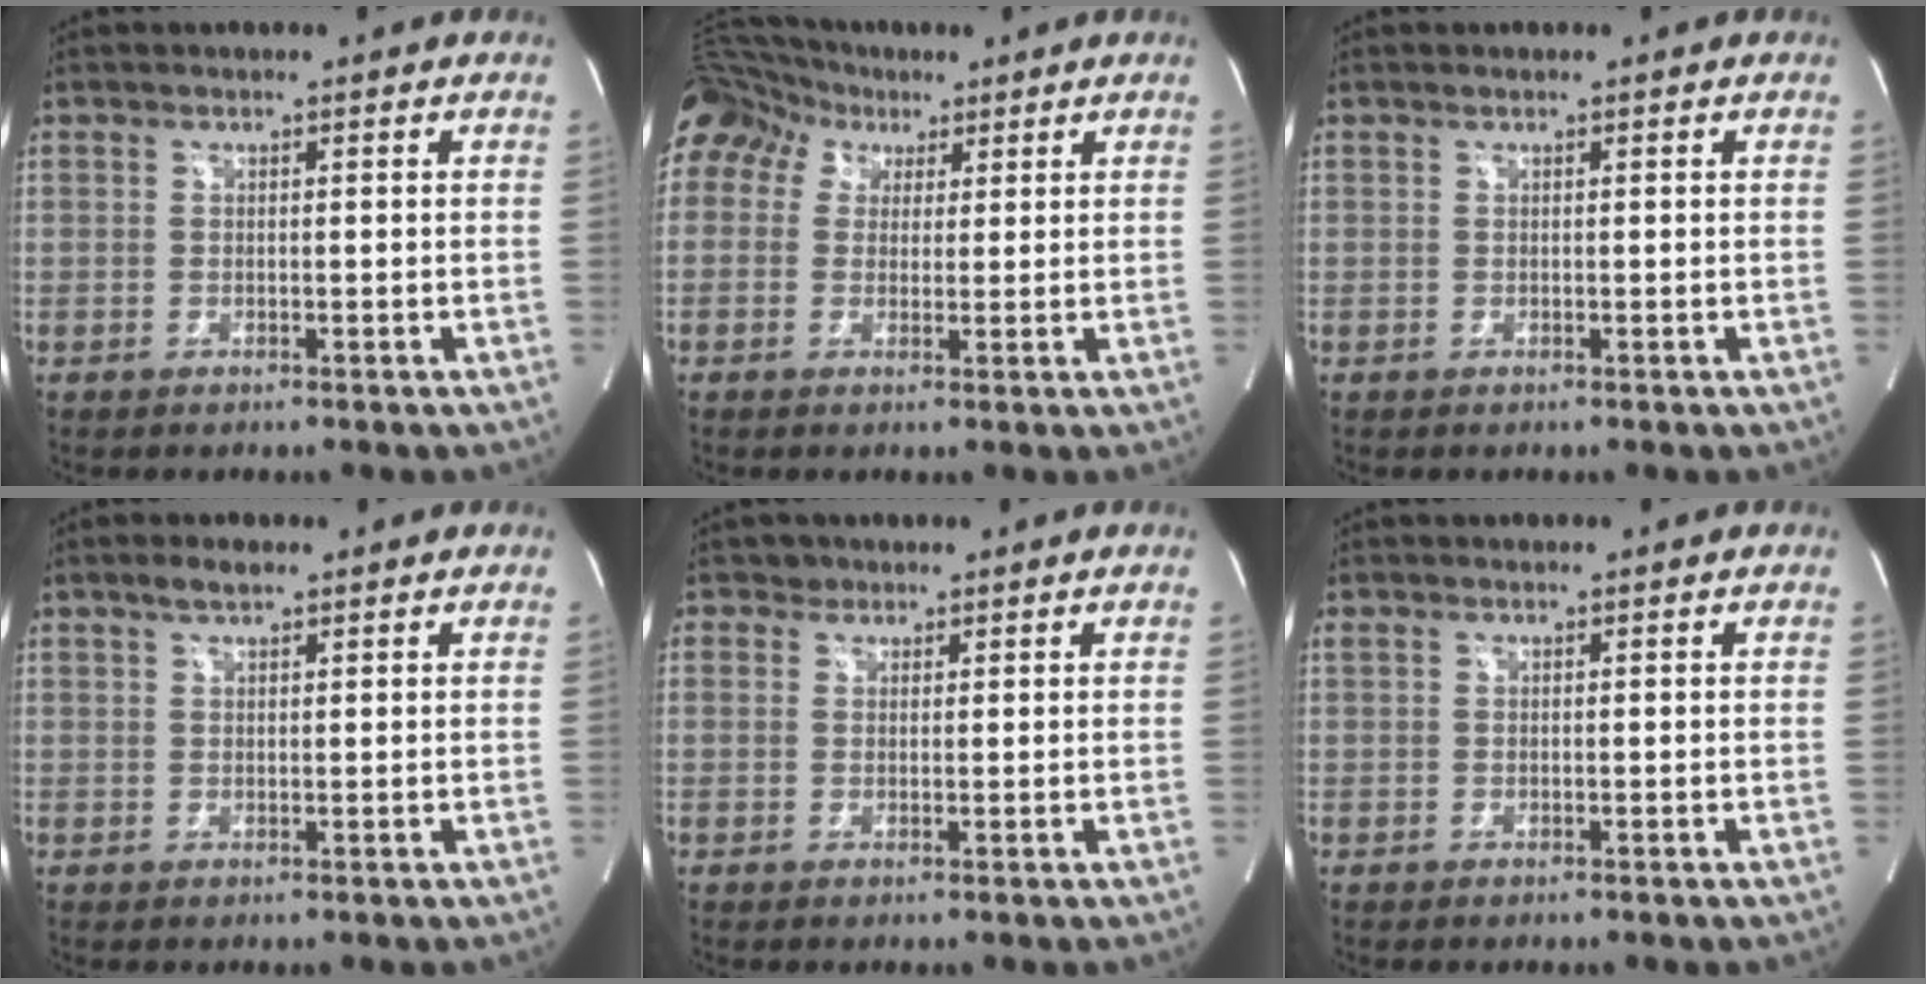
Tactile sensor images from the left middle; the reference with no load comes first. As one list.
[{"total": 15.4, "force": [7.8, 11.8, 6.0], "torque": [-0.184, 0.092, 0.151]}, {"total": 0.0}, {"total": 2.3, "force": [1.7, 0.6, 1.4], "torque": [-0.033, 0.007, 0.033]}, {"total": 1.3, "force": [0.9, 0.9, -0.2], "torque": [0.008, 0.000, 0.010]}, {"total": 0.0}]